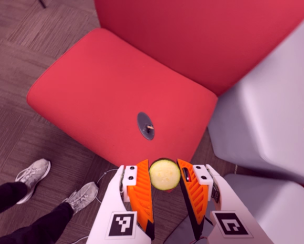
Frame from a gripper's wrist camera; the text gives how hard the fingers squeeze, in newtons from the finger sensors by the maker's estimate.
{"total": 8.4, "left": 8.6, "right": 8.3}